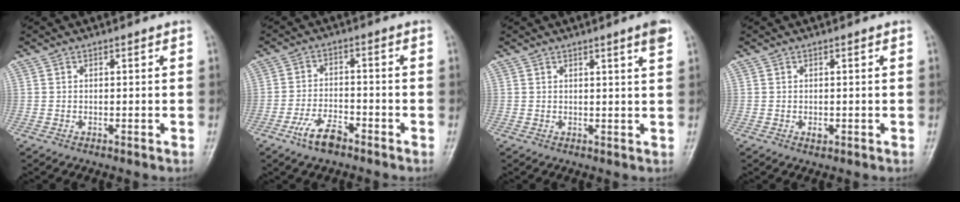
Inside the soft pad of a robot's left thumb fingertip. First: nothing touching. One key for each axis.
{"total": 5.9, "fx": -4.0, "fy": 2.4, "fz": 3.6, "tx": -0.071, "ty": 0.021, "tz": -0.073}
{"total": 3.3, "fx": 1.9, "fy": -0.2, "fz": 2.7, "tx": -0.040, "ty": -0.012, "tz": 0.027}
{"total": 1.3, "fx": -0.2, "fy": 0.8, "fz": 1.0, "tx": -0.009, "ty": 0.002, "tz": 0.000}